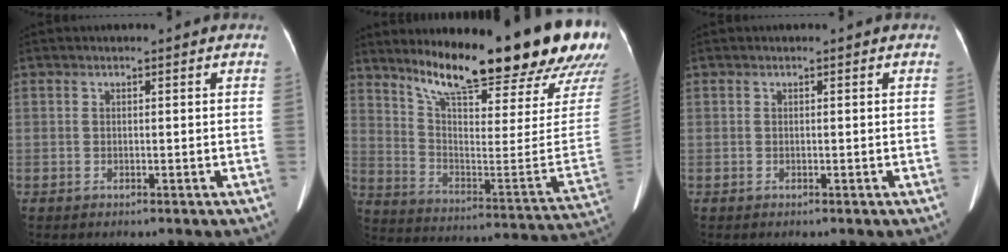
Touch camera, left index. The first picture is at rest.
{"total": 27.0, "force": [22.2, 2.2, 15.1], "torque": [-0.239, -0.101, 0.308]}
{"total": 0.0}